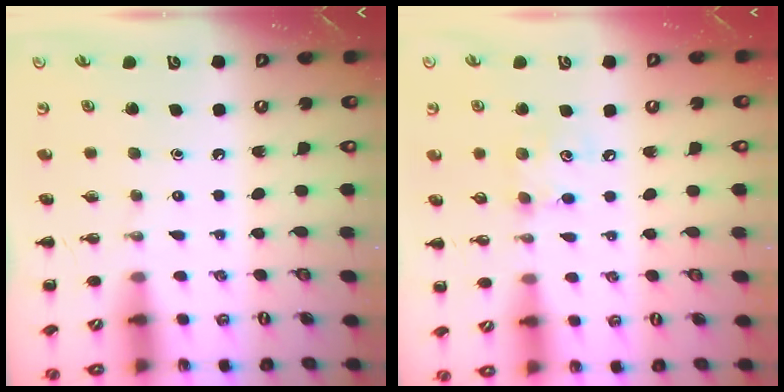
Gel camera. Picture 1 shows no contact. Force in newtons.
{"total": 5.0, "press": 5.0, "slide": 0.7}